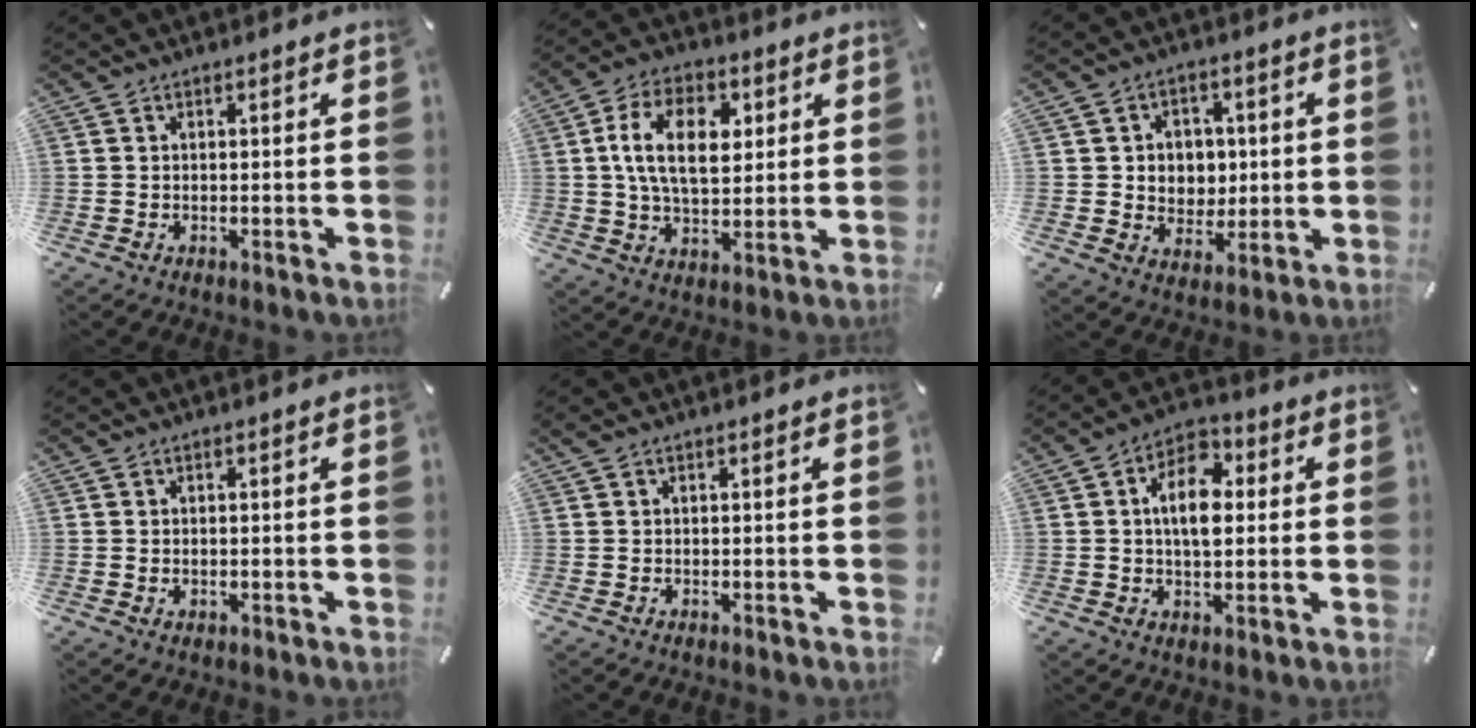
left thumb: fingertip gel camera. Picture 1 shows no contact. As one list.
[{"total": 14.3, "force": [3.3, 9.0, 10.6], "torque": [-0.195, 0.007, 0.056]}, {"total": 6.7, "force": [0.8, 6.5, 1.6], "torque": [-0.019, -0.002, 0.013]}, {"total": 0.6, "force": [0.1, 0.5, 0.3], "torque": [-0.007, 0.002, 0.001]}, {"total": 0.5, "force": [0.3, 0.3, 0.3], "torque": [-0.007, 0.001, 0.005]}, {"total": 10.4, "force": [1.4, 6.4, 8.0], "torque": [-0.129, 0.006, 0.022]}]